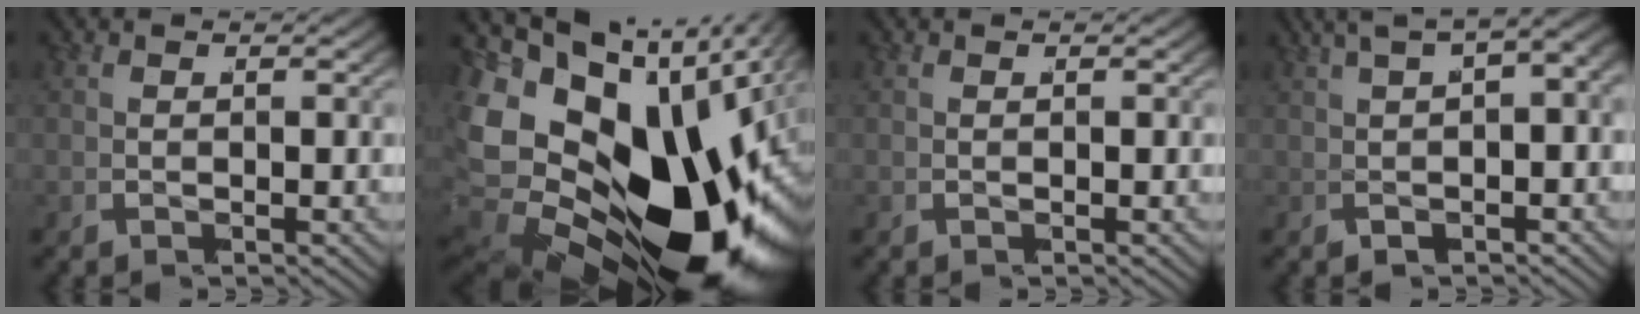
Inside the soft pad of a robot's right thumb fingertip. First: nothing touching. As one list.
[{"total": 26.7, "force": [-3.2, 18.0, 19.4], "torque": [-0.354, -0.062, -0.033]}, {"total": 0.0}, {"total": 8.5, "force": [2.3, 5.2, 6.3], "torque": [-0.086, 0.025, 0.020]}]